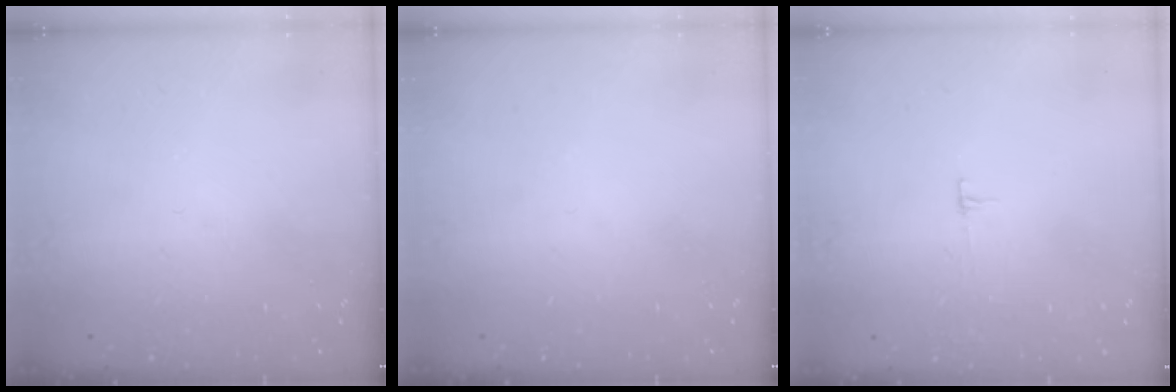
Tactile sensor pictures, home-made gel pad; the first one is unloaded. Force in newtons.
{"total": 0.0}
{"total": 3.3, "press": 3.3, "slide": 0.4}